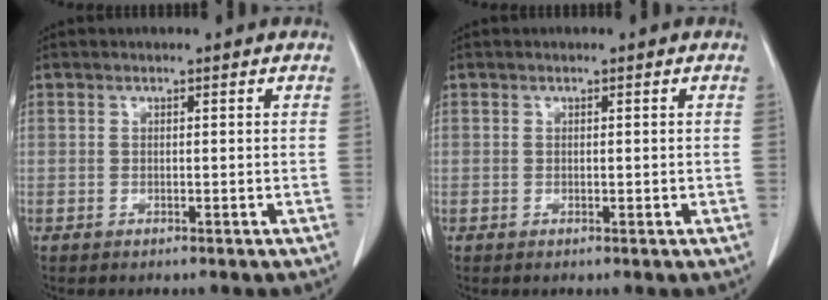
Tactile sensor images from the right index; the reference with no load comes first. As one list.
[{"total": 0.0}]